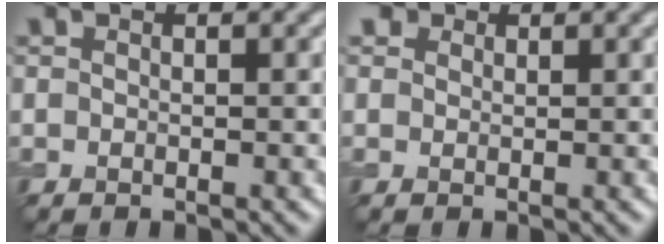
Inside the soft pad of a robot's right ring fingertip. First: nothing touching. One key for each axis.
{"total": 1.7, "fx": 1.1, "fy": 1.1, "fz": 0.5, "tx": -0.007, "ty": -0.002, "tz": 0.009}